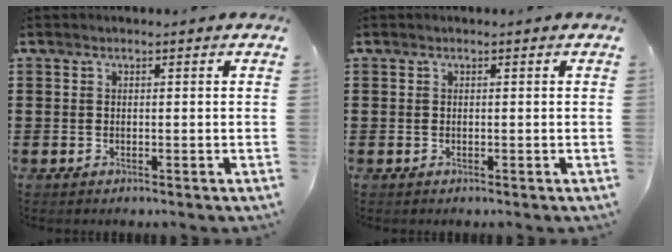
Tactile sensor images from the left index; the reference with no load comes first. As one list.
[{"total": 0.0}]